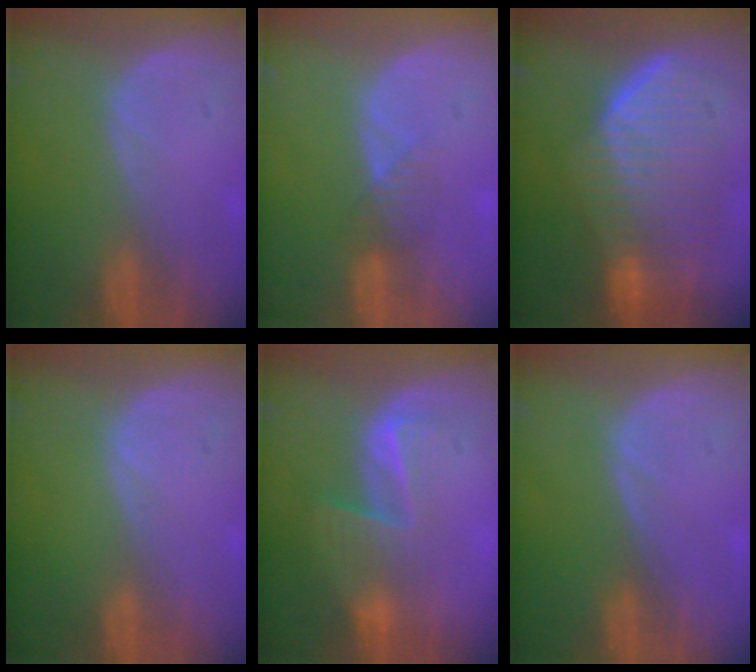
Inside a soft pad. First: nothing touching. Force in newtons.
{"total": 2.3, "press": 2.1, "slide": 1.0}
{"total": 9.6, "press": 9.0, "slide": 3.4}
{"total": 0.0}
{"total": 6.6, "press": 5.5, "slide": 3.6}
{"total": 0.0}